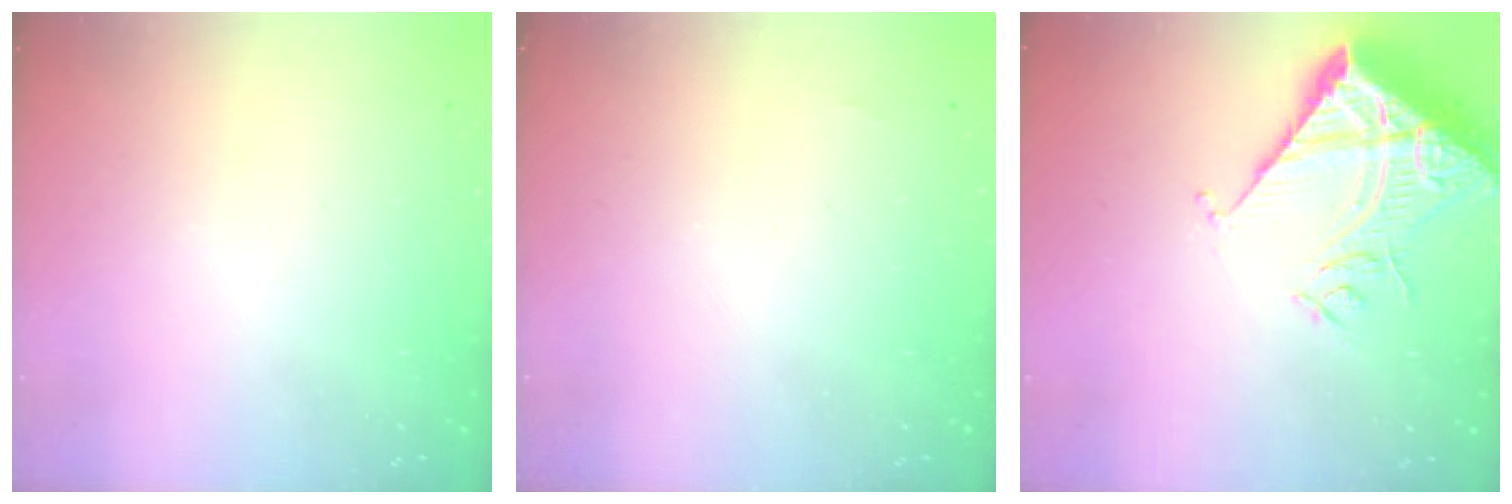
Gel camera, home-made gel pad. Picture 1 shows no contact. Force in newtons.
{"total": 1.3, "press": 1.3, "slide": 0.2}
{"total": 13.5, "press": 13.4, "slide": 1.7}